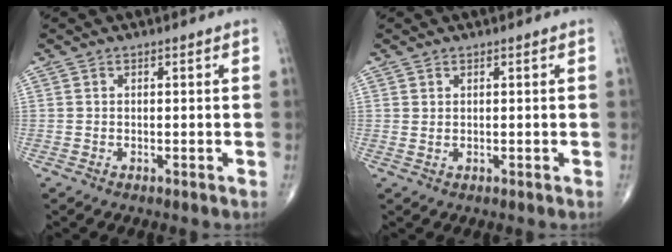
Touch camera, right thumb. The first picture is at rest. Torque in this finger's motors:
{"motor_torque": [-0.16, 0.37, -0.19, -0.42, -0.03]}